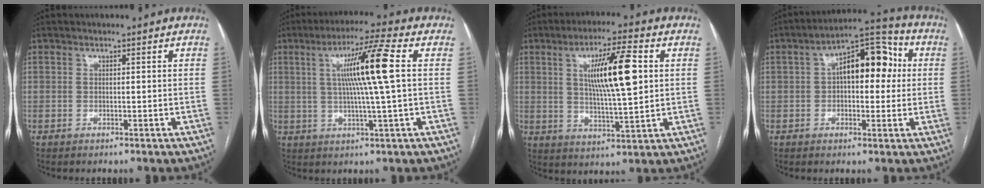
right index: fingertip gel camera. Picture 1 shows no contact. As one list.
[{"total": 10.7, "force": [1.9, -1.4, 10.5], "torque": [-0.182, 0.006, 0.034]}, {"total": 11.8, "force": [2.7, 1.3, 11.4], "torque": [-0.196, 0.003, 0.047]}, {"total": 11.4, "force": [1.7, 5.6, 9.8], "torque": [-0.148, 0.045, 0.023]}]